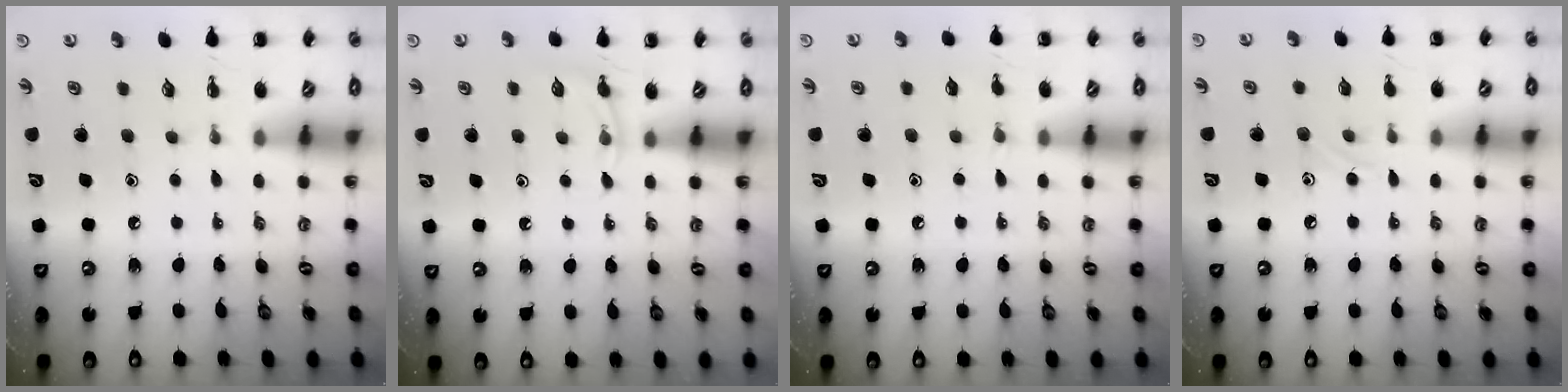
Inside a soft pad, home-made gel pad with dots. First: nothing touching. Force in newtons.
{"total": 3.6, "press": 3.5, "slide": 1.0}
{"total": 4.3, "press": 4.0, "slide": 1.5}
{"total": 6.3, "press": 6.1, "slide": 1.6}